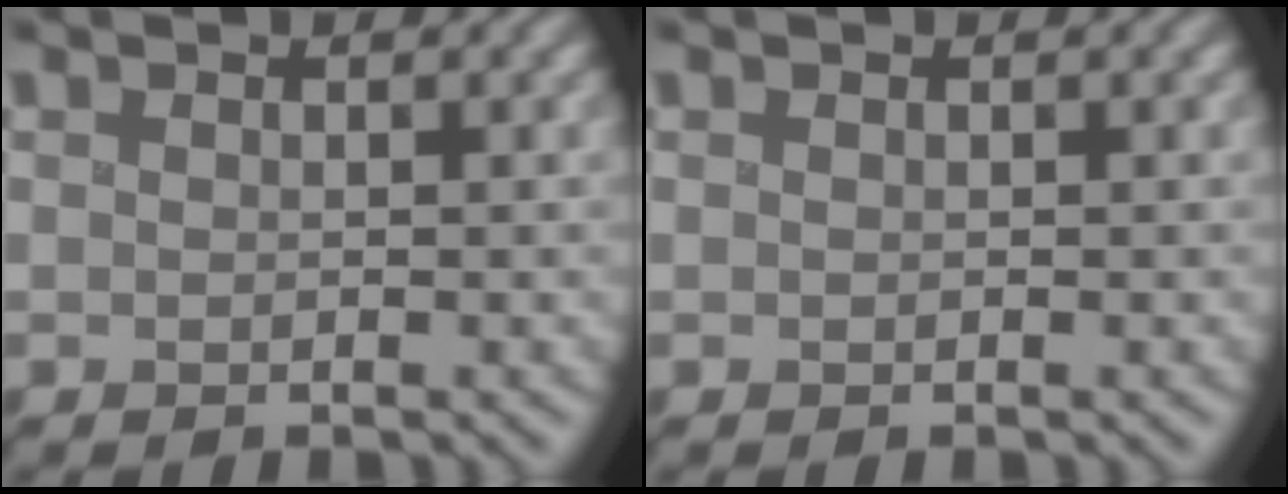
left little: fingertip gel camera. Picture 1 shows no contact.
{"total": 0.0}